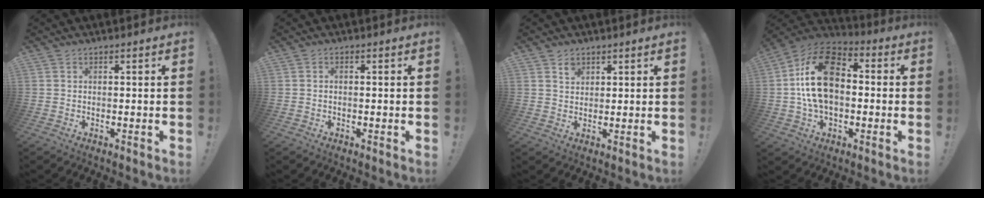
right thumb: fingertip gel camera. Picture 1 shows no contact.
{"total": 0.8, "force": [-0.5, 0.4, 0.6], "torque": [-0.018, 0.005, -0.007]}
{"total": 3.5, "force": [2.4, 2.4, 0.7], "torque": [0.002, -0.017, 0.041]}
{"total": 20.3, "force": [1.6, 13.2, 15.3], "torque": [-0.274, 0.021, 0.028]}